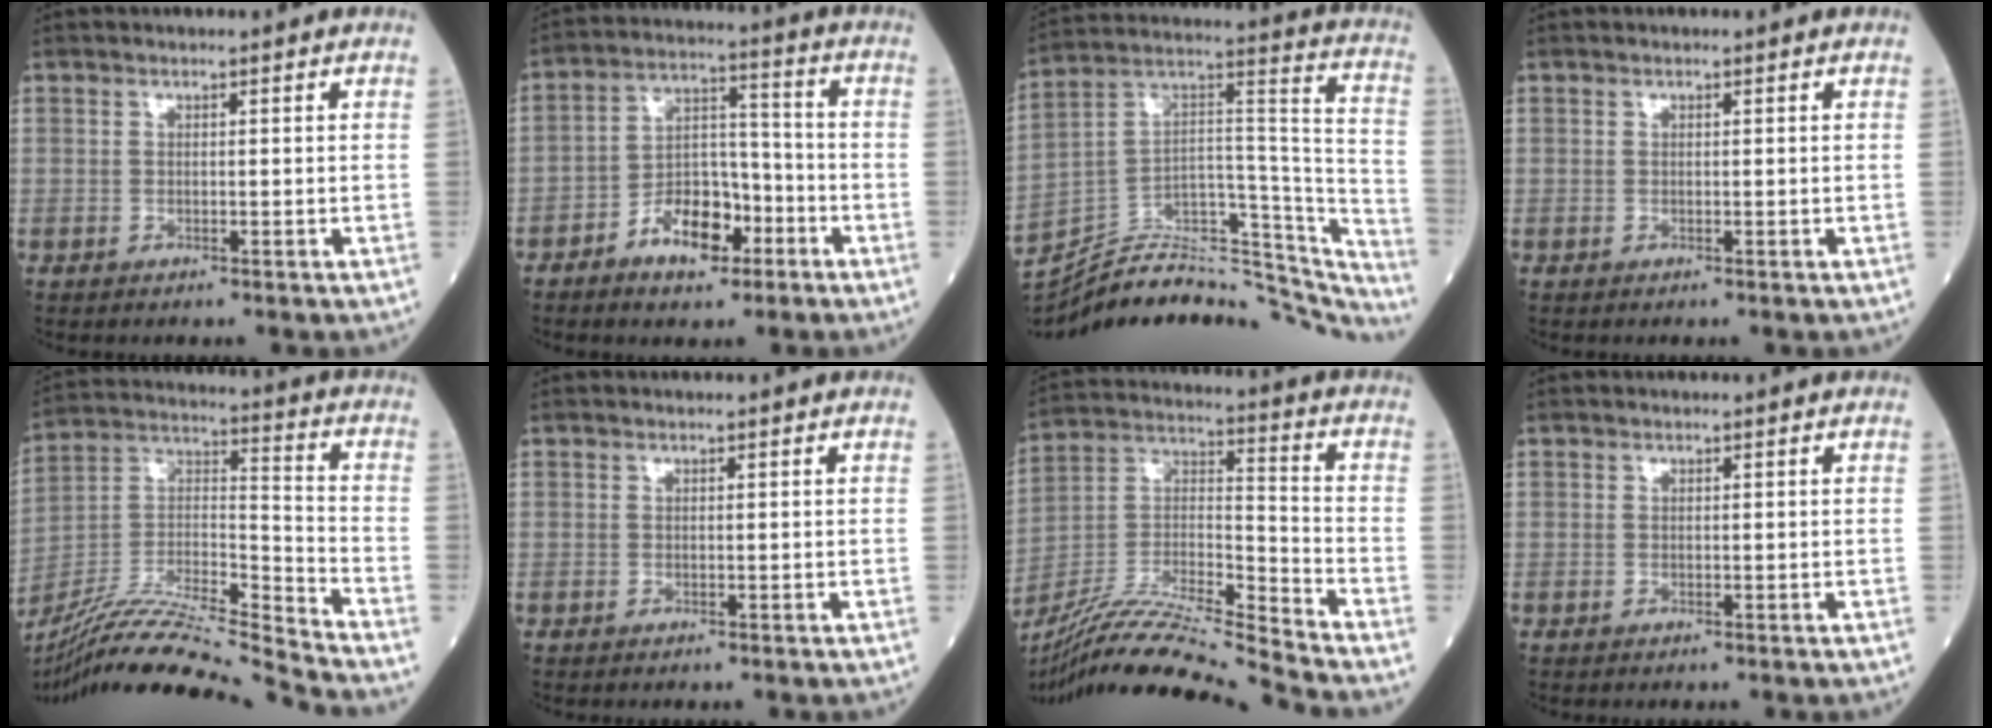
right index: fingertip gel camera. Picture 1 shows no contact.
{"total": 9.7, "force": [-5.2, 4.8, 6.7], "torque": [-0.124, 0.020, -0.089]}
{"total": 34.3, "force": [-30.4, 8.4, 13.6], "torque": [-0.174, 0.018, -0.431]}
{"total": 0.0}
{"total": 20.9, "force": [-19.3, -1.7, 7.9], "torque": [-0.170, -0.001, -0.342]}
{"total": 0.0}
{"total": 19.0, "force": [-17.4, -2.1, 7.3], "torque": [-0.149, 0.005, -0.317]}
{"total": 0.0}